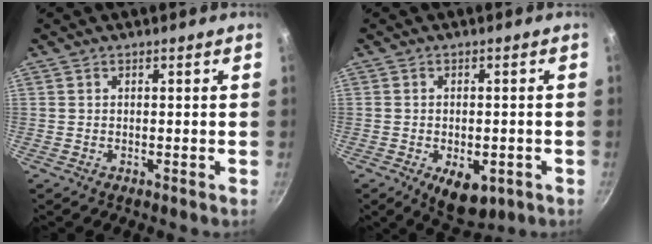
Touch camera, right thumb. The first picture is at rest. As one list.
[{"total": 8.0, "force": [-3.0, 4.4, 6.0], "torque": [-0.059, 0.007, -0.028]}]